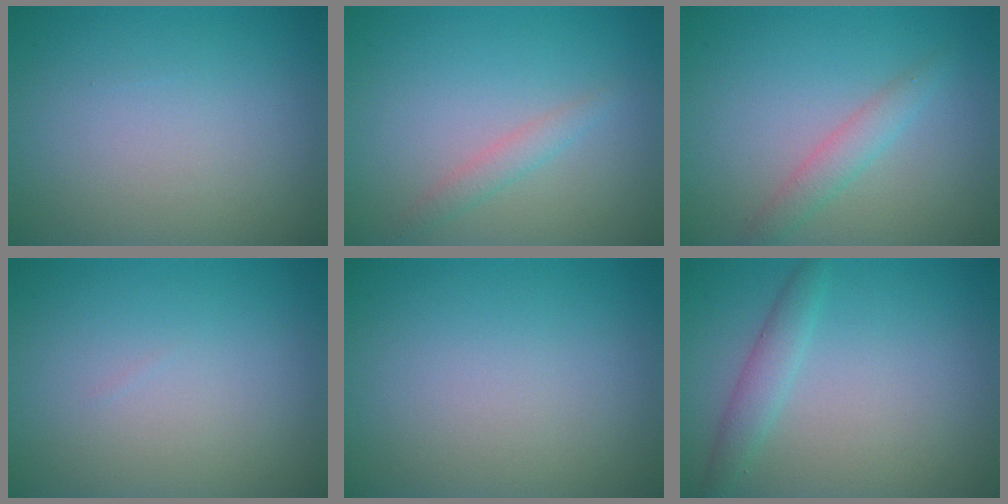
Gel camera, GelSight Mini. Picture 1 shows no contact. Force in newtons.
{"total": 1.0, "press": 1.0, "slide": 0.1}
{"total": 1.9, "press": 1.9, "slide": 0.1}
{"total": 0.0}
{"total": 0.0}
{"total": 2.0, "press": 2.0, "slide": 0.3}